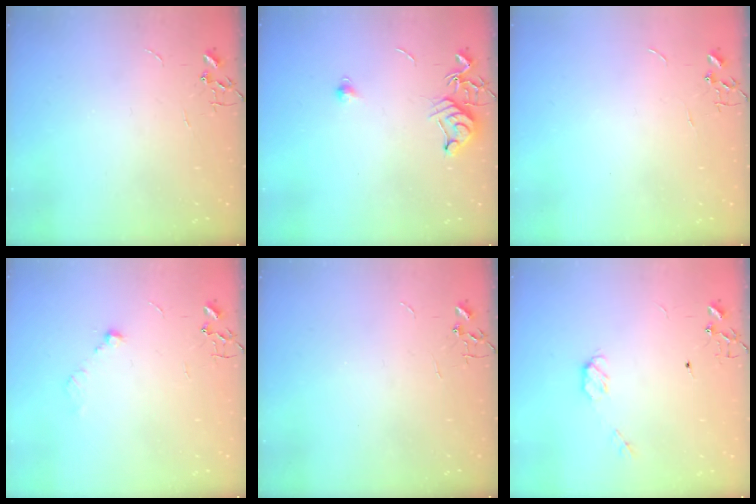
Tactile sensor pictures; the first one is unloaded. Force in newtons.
{"total": 7.8, "press": 7.7, "slide": 0.8}
{"total": 0.0}
{"total": 6.1, "press": 6.0, "slide": 0.9}
{"total": 0.0}
{"total": 4.3, "press": 4.2, "slide": 0.7}